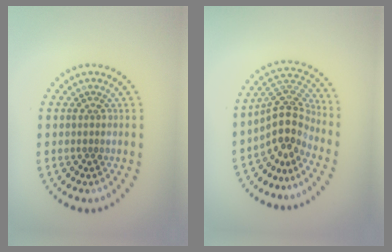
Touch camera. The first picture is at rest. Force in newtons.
{"total": 4.2, "press": 3.0, "slide": 2.9}